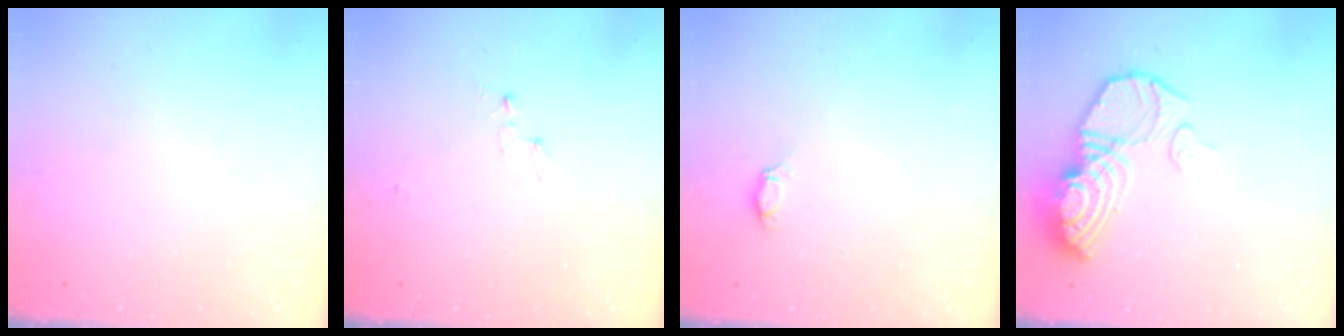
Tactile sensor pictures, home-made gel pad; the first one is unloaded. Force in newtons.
{"total": 2.8, "press": 2.8, "slide": 0.3}
{"total": 3.6, "press": 3.6, "slide": 0.5}
{"total": 13.2, "press": 13.1, "slide": 1.2}